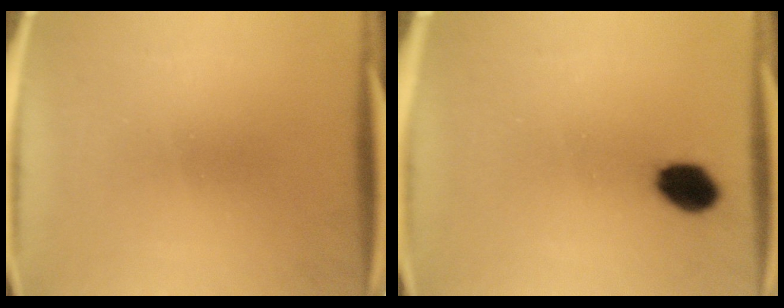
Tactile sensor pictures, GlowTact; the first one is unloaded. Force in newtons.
{"total": 6.3}